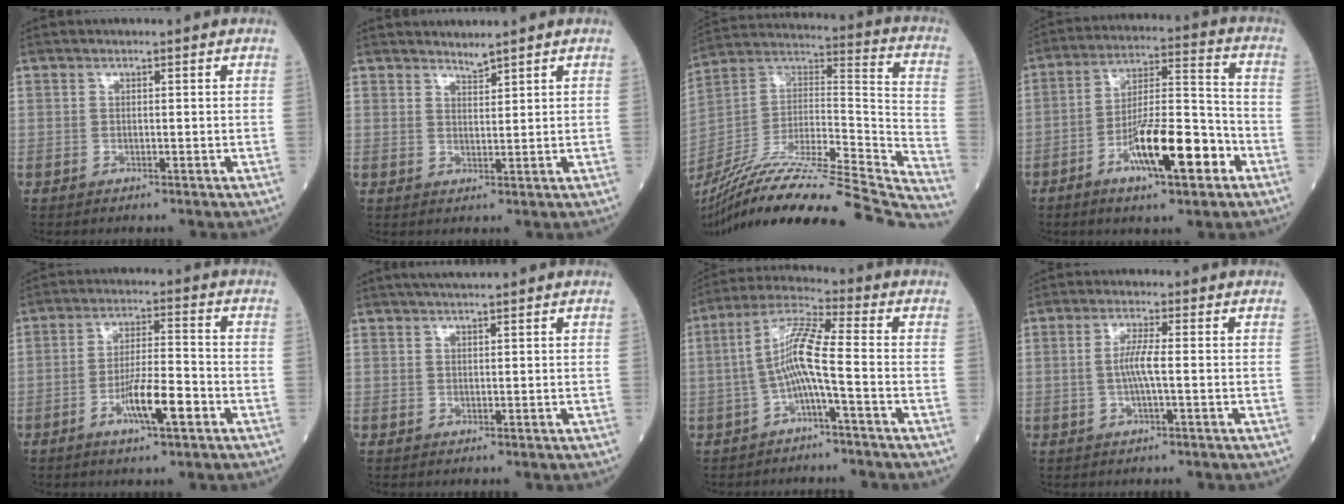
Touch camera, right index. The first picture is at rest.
{"total": 1.7, "force": [1.6, -0.3, 0.1], "torque": [-0.003, -0.005, 0.034]}
{"total": 38.3, "force": [-33.4, 1.9, 18.7], "torque": [-0.257, -0.055, -0.501]}
{"total": 13.9, "force": [-6.2, 2.6, 12.2], "torque": [-0.213, 0.003, -0.101]}
{"total": 8.0, "force": [-3.5, 1.0, 7.1], "torque": [-0.132, -0.001, -0.059]}
{"total": 3.0, "force": [2.6, -0.1, 1.5], "torque": [-0.022, 0.020, 0.047]}
{"total": 7.7, "force": [-1.8, 0.1, 7.5], "torque": [-0.151, 0.022, -0.037]}
{"total": 3.6, "force": [-0.2, -0.1, 3.6], "torque": [-0.074, -0.001, -0.004]}